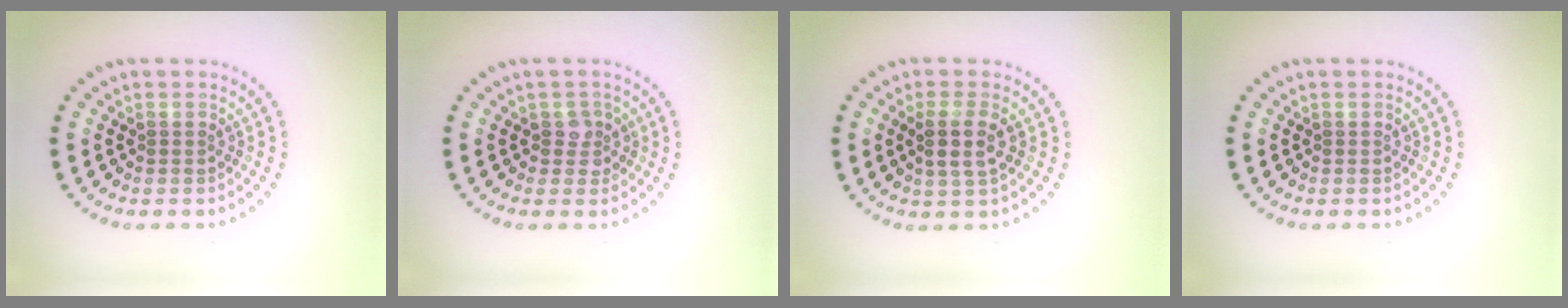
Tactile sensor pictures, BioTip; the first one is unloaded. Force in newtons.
{"total": 1.6, "press": 1.3, "slide": 0.9}
{"total": 2.6, "press": 2.3, "slide": 1.2}
{"total": 0.0}